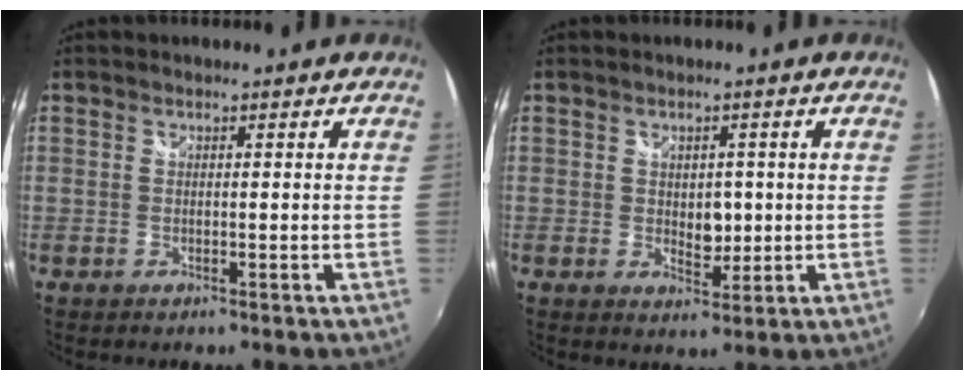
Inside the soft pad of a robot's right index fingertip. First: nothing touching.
{"total": 3.8, "force": [0.1, 2.8, 2.7], "torque": [-0.038, -0.004, 0.003]}